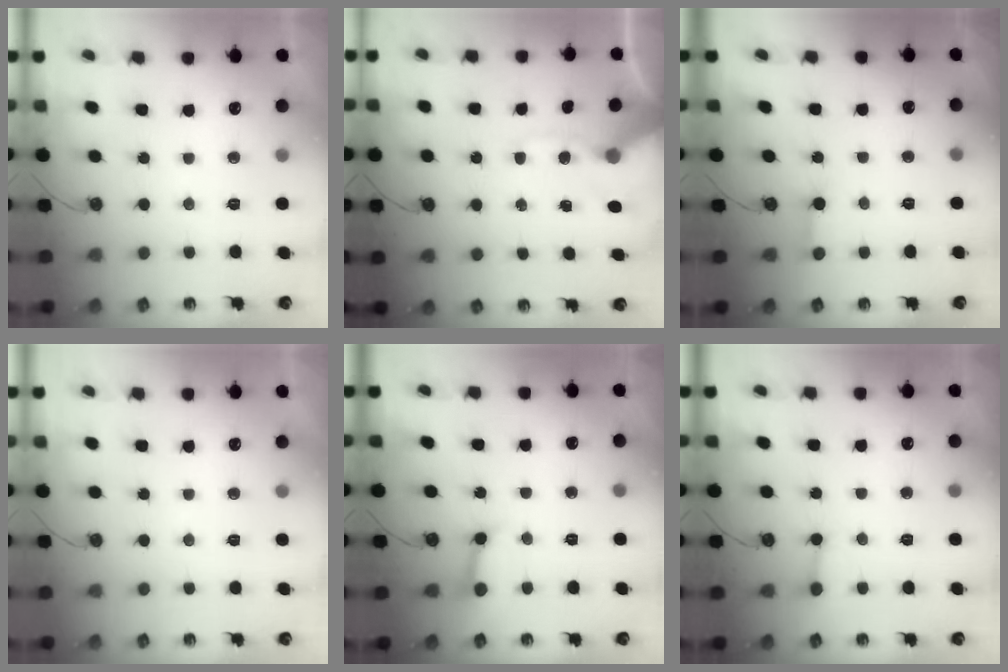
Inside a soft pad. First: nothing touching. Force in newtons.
{"total": 11.4, "press": 11.3, "slide": 1.8}
{"total": 2.3, "press": 2.3, "slide": 0.2}
{"total": 0.0}
{"total": 6.9, "press": 6.8, "slide": 1.0}
{"total": 2.1, "press": 2.1, "slide": 0.1}